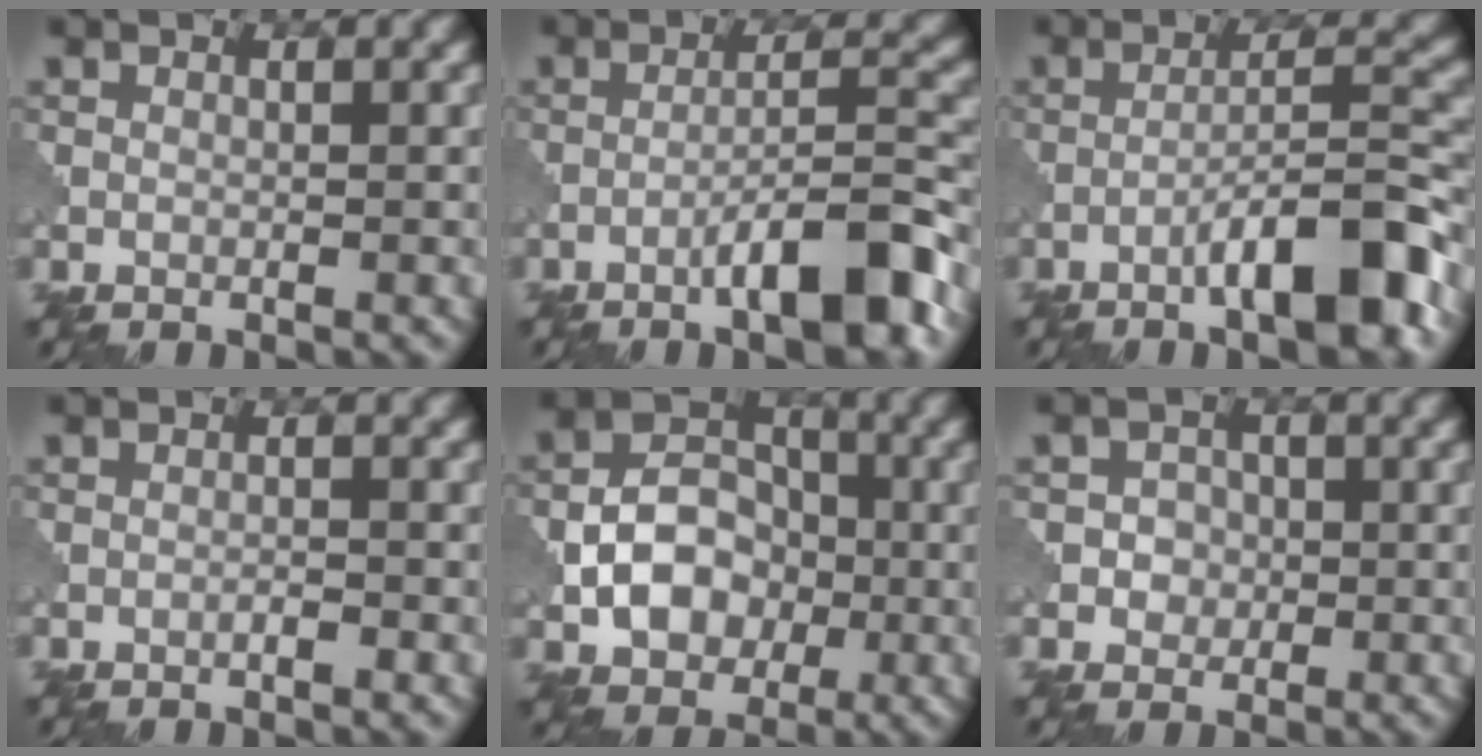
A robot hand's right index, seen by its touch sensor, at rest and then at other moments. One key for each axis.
{"total": 6.9, "fx": -4.0, "fy": 1.0, "fz": 5.5, "tx": -0.082, "ty": 0.017, "tz": -0.069}
{"total": 7.8, "fx": -4.4, "fy": 1.3, "fz": 6.3, "tx": -0.096, "ty": 0.021, "tz": -0.074}
{"total": 0.9, "fx": -0.5, "fy": 0.1, "fz": 0.7, "tx": -0.012, "ty": 0.002, "tz": -0.010}
{"total": 6.3, "fx": -1.4, "fy": 4.8, "fz": 3.9, "tx": -0.059, "ty": 0.003, "tz": -0.025}
{"total": 2.1, "fx": -0.2, "fy": 2.0, "fz": 0.6, "tx": 0.008, "ty": 0.000, "tz": -0.012}